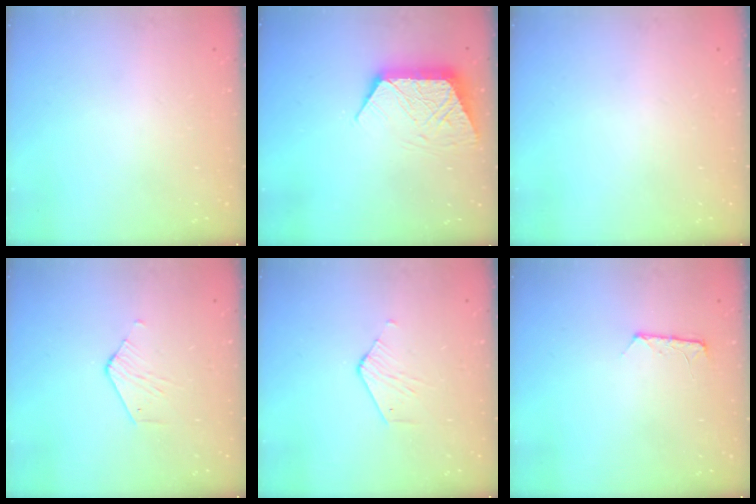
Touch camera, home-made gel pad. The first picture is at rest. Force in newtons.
{"total": 10.1, "press": 10.1, "slide": 0.7}
{"total": 0.0}
{"total": 2.8, "press": 2.8, "slide": 0.2}
{"total": 2.8, "press": 2.8, "slide": 0.2}
{"total": 6.7, "press": 6.7, "slide": 0.7}